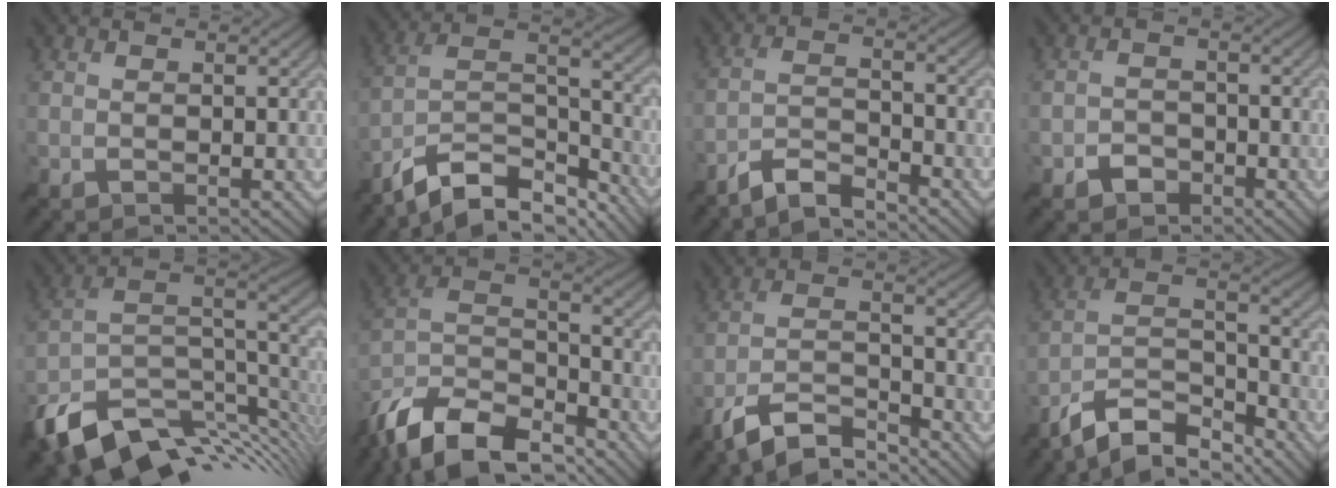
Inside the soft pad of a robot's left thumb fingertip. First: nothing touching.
{"total": 12.0, "force": [-8.9, 4.5, 6.6], "torque": [-0.137, 0.001, -0.157]}
{"total": 5.1, "force": [-4.5, 0.8, 2.1], "torque": [-0.047, 0.002, -0.095]}
{"total": 2.3, "force": [-1.4, 1.7, 0.7], "torque": [-0.005, 0.008, -0.032]}
{"total": 13.2, "force": [-6.3, 7.1, 9.1], "torque": [-0.204, -0.019, -0.099]}
{"total": 15.7, "force": [-12.4, 6.0, 7.7], "torque": [-0.204, -0.003, -0.212]}
{"total": 8.5, "force": [-6.8, 2.3, 4.5], "torque": [-0.089, 0.005, -0.137]}
{"total": 10.1, "force": [-8.2, 2.9, 5.2], "torque": [-0.101, 0.010, -0.157]}